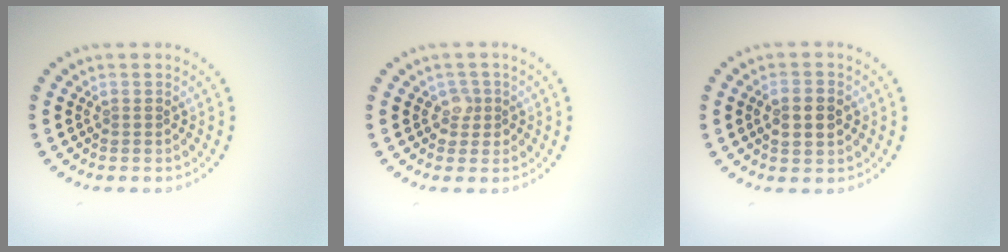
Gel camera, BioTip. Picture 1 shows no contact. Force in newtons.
{"total": 1.6, "press": 1.3, "slide": 0.8}
{"total": 2.9, "press": 2.9, "slide": 0.1}